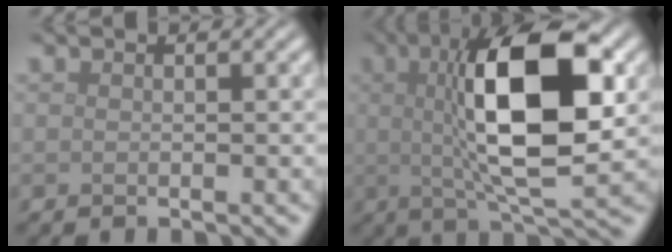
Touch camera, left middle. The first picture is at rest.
{"total": 11.7, "force": [1.9, 3.6, 10.9], "torque": [-0.178, 0.009, 0.031]}